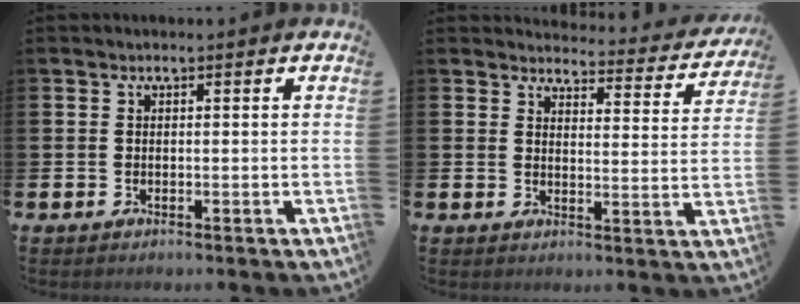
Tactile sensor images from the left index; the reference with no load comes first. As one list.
[{"total": 3.3, "force": [3.1, 0.8, 0.4], "torque": [-0.013, -0.029, 0.048]}]